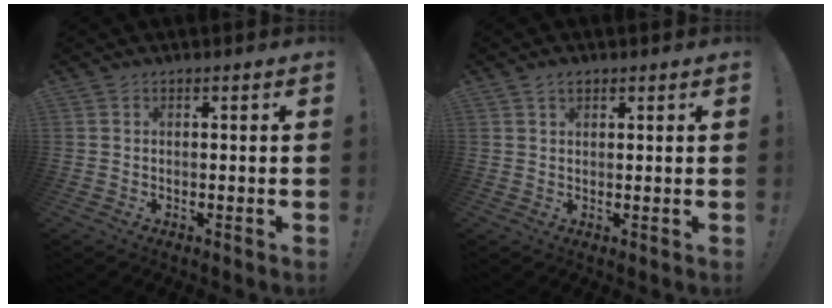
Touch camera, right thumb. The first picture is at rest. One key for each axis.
{"total": 2.0, "fx": 1.3, "fy": 1.2, "fz": 1.0, "tx": -0.018, "ty": 0.000, "tz": 0.024}